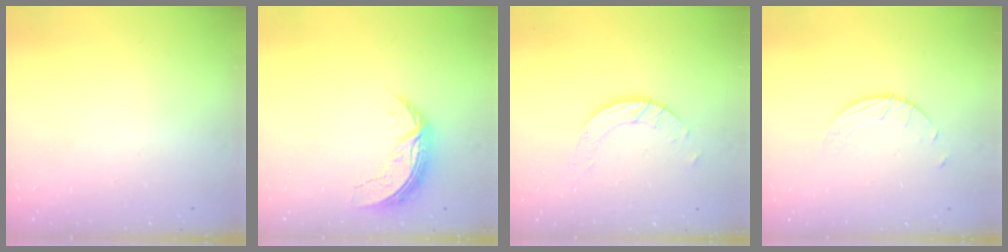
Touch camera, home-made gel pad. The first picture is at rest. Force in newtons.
{"total": 7.1, "press": 7.1, "slide": 0.6}
{"total": 5.9, "press": 5.9, "slide": 0.5}
{"total": 2.6, "press": 2.6, "slide": 0.2}